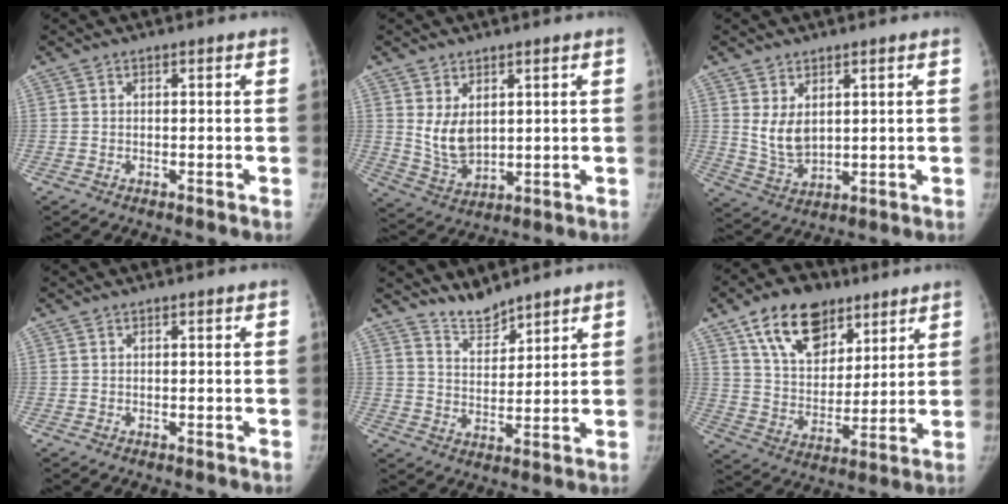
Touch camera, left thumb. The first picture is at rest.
{"total": 7.2, "force": [2.1, 4.6, 5.1], "torque": [-0.074, -0.021, 0.057]}
{"total": 6.2, "force": [2.1, 3.9, 4.4], "torque": [-0.066, -0.020, 0.055]}
{"total": 0.0}
{"total": 5.5, "force": [5.2, 1.4, 0.9], "torque": [-0.001, -0.044, 0.103]}
{"total": 16.6, "force": [9.7, 10.3, 8.6], "torque": [-0.104, -0.036, 0.171]}